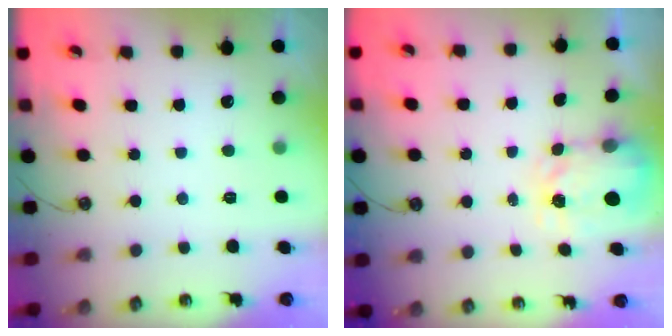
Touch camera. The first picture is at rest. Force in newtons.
{"total": 3.8, "press": 3.7, "slide": 0.5}